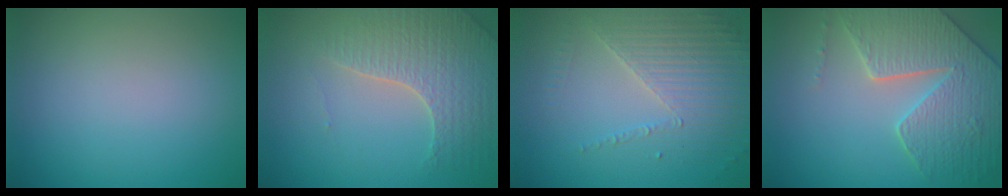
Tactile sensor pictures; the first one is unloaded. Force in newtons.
{"total": 3.9, "press": 3.9, "slide": 0.6}
{"total": 3.6, "press": 3.3, "slide": 1.4}
{"total": 6.6, "press": 5.7, "slide": 3.4}